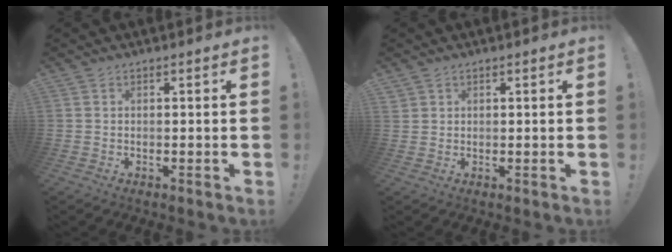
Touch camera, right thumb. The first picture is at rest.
{"total": 1.5, "force": [1.0, 1.1, 0.2], "torque": [0.001, -0.005, 0.019]}